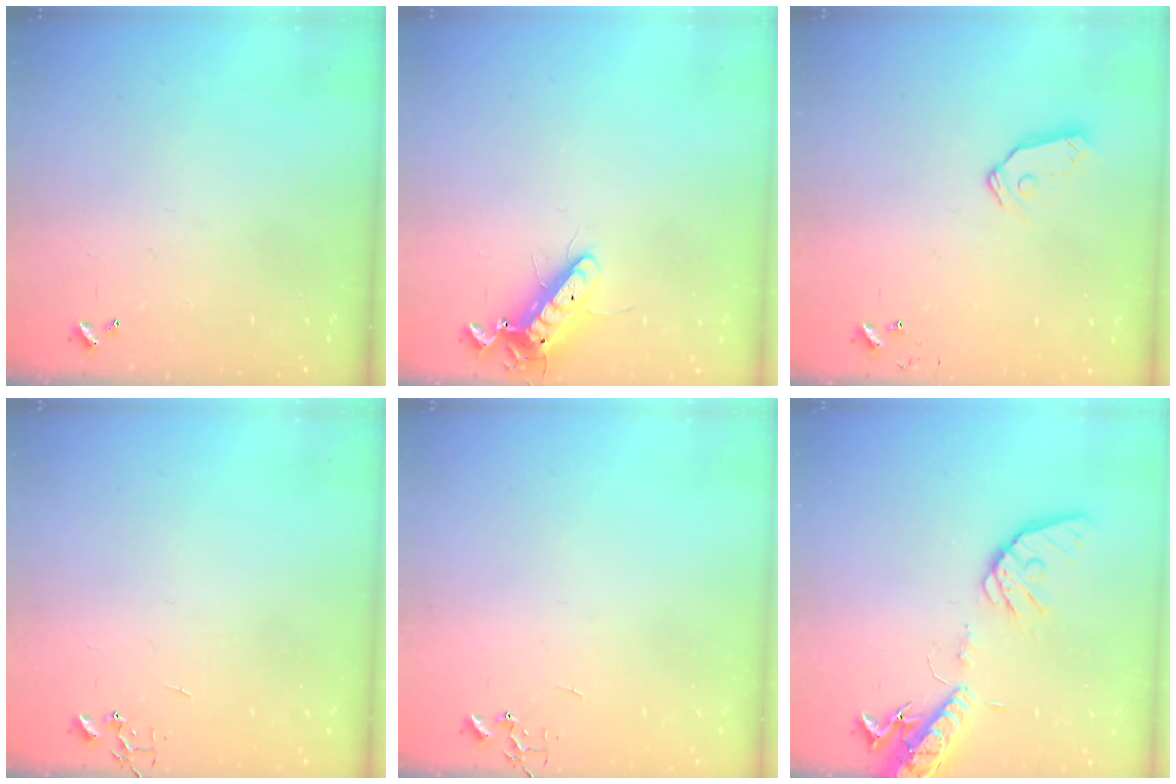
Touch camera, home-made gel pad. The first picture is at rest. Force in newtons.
{"total": 11.8, "press": 11.6, "slide": 2.2}
{"total": 8.1, "press": 8.1, "slide": 0.7}
{"total": 0.0}
{"total": 0.0}
{"total": 16.1, "press": 15.8, "slide": 3.0}